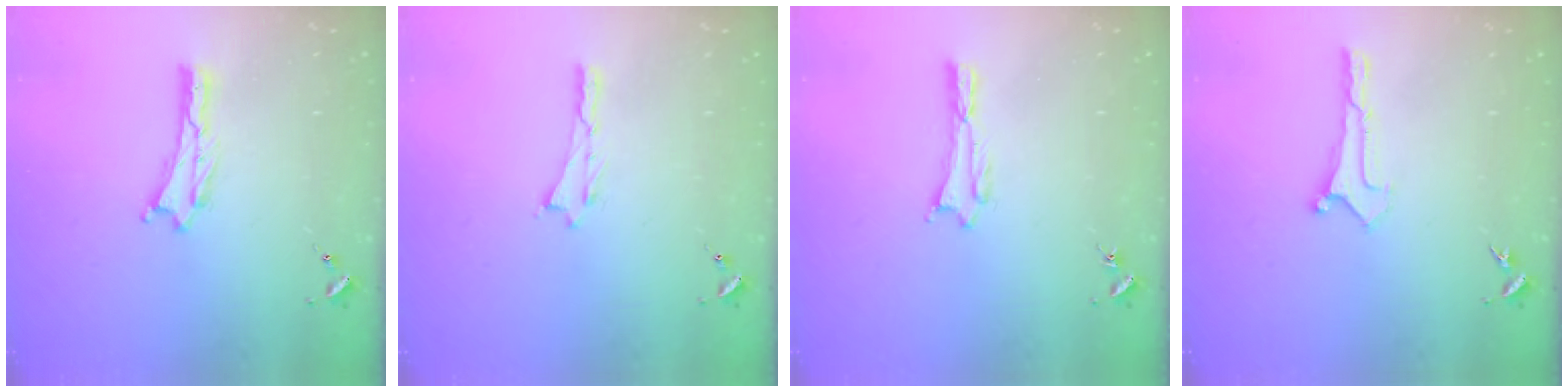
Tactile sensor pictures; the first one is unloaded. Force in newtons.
{"total": 0.0}
{"total": 0.7, "press": 0.7, "slide": 0.1}
{"total": 0.0}